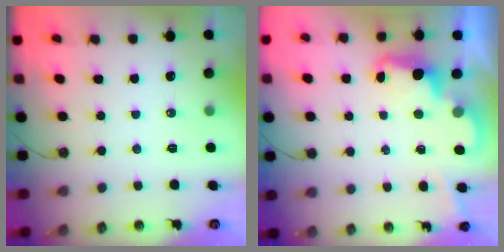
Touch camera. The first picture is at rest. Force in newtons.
{"total": 2.5, "press": 2.5, "slide": 0.5}